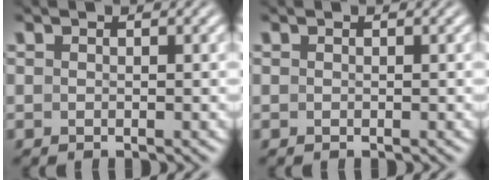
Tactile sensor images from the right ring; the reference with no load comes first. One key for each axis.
{"total": 0.0}